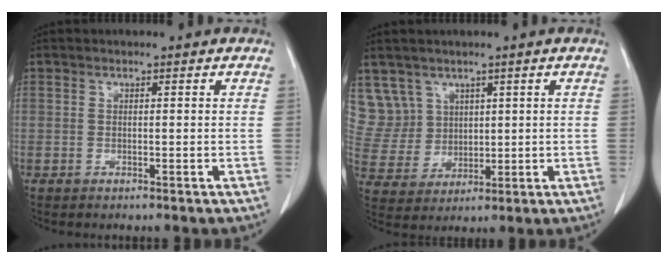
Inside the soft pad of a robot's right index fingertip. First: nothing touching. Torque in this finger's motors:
{"motor_torque": [-0.34, 0.45, -0.17, -0.04]}